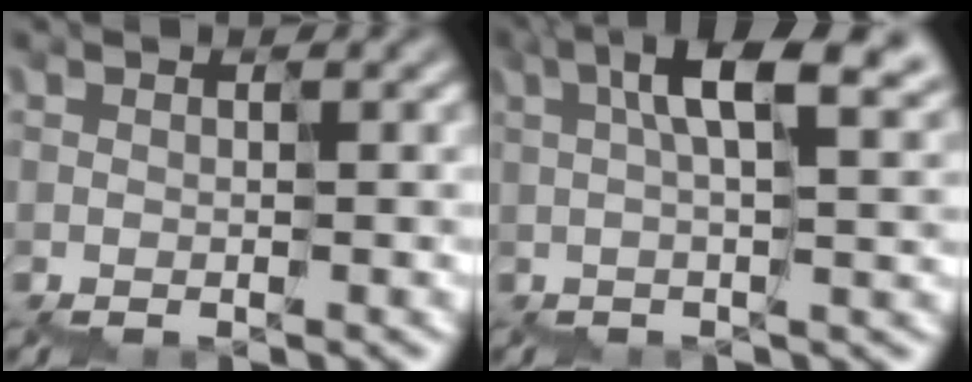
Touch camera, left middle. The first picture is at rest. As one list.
[{"total": 7.9, "force": [2.7, 2.5, 6.9], "torque": [-0.107, 0.017, 0.047]}]